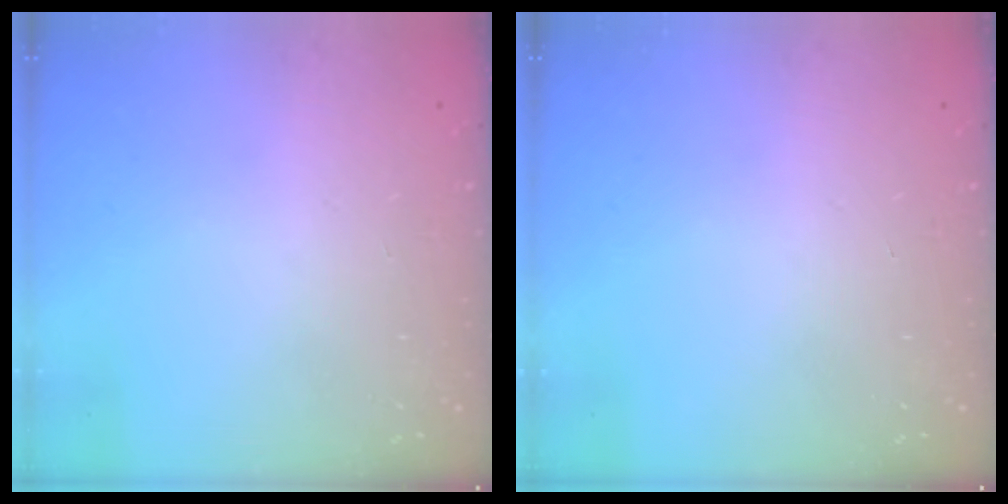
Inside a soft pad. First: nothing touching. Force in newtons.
{"total": 0.0}